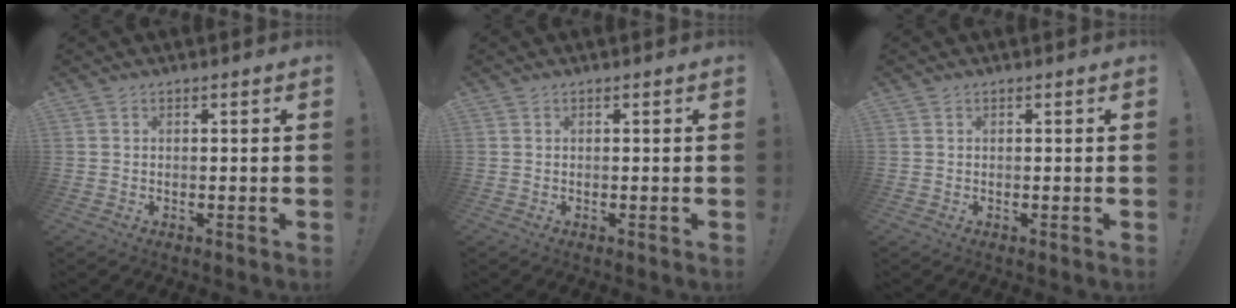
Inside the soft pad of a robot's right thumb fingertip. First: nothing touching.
{"total": 0.0}
{"total": 0.0}